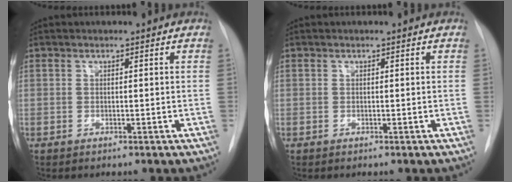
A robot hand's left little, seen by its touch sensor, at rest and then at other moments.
{"total": 0.0}